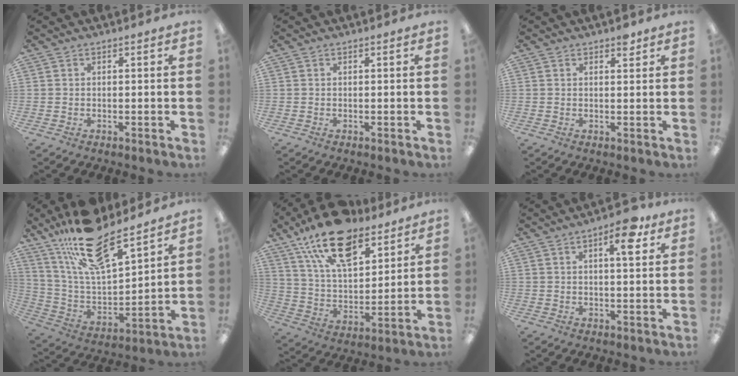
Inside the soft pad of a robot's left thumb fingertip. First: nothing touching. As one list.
[{"total": 0.0}, {"total": 2.5, "force": [1.9, 1.1, 1.2], "torque": [-0.002, -0.008, 0.028]}, {"total": 20.6, "force": [16.1, 6.6, 11.1], "torque": [-0.206, -0.095, 0.281]}, {"total": 19.3, "force": [13.1, 9.1, 10.8], "torque": [-0.194, -0.060, 0.234]}, {"total": 7.8, "force": [4.1, 2.6, 6.1], "torque": [-0.080, -0.013, 0.060]}]